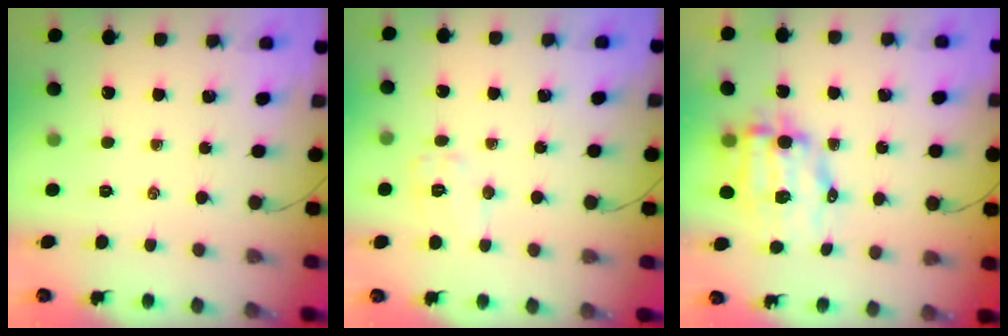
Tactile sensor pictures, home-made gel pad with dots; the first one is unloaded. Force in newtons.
{"total": 7.6, "press": 7.6, "slide": 0.6}
{"total": 9.9, "press": 9.7, "slide": 2.2}